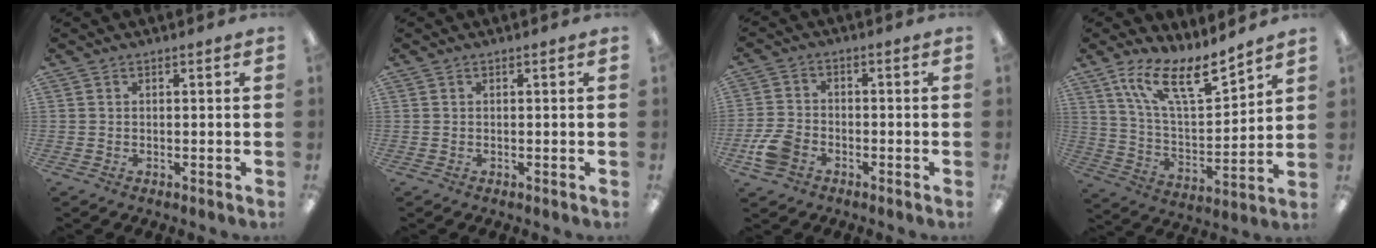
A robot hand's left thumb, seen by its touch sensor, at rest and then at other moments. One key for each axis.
{"total": 0.0}
{"total": 7.5, "fx": -3.6, "fy": 5.1, "fz": 4.2, "tx": -0.092, "ty": 0.016, "tz": -0.067}
{"total": 15.9, "fx": 11.6, "fy": 4.8, "fz": 9.8, "tx": -0.184, "ty": -0.063, "tz": 0.201}